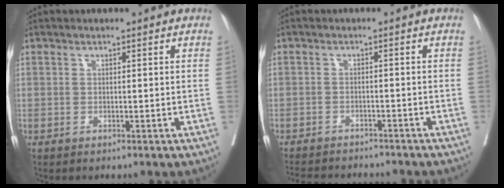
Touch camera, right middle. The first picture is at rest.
{"total": 11.6, "force": [-10.6, 2.0, 4.1], "torque": [-0.067, -0.009, -0.136]}